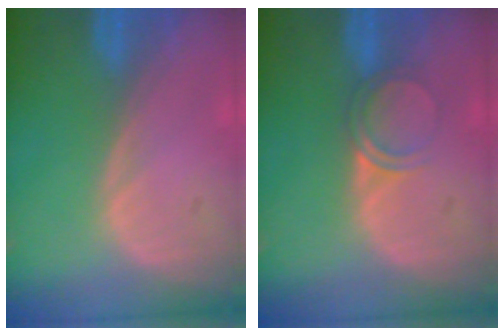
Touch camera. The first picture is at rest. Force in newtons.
{"total": 2.9, "press": 2.6, "slide": 1.1}